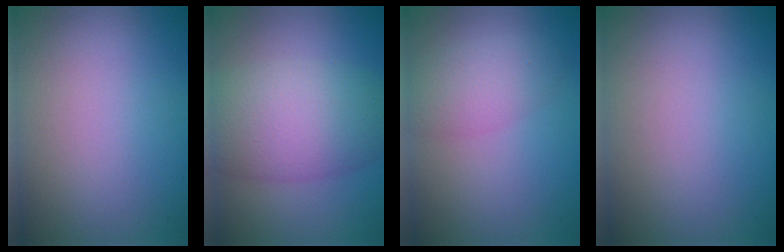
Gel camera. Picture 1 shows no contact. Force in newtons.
{"total": 8.0, "press": 8.0, "slide": 0.1}
{"total": 2.9, "press": 2.9, "slide": 0.1}
{"total": 0.0}